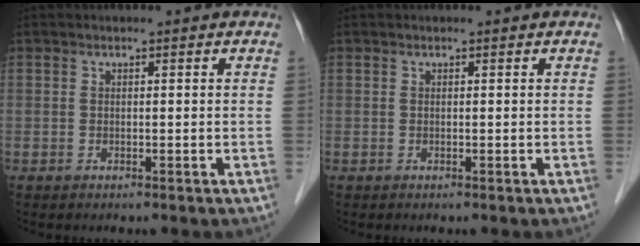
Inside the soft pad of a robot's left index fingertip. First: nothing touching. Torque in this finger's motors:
{"motor_torque": [0.00, 0.00, 0.01, 0.00]}